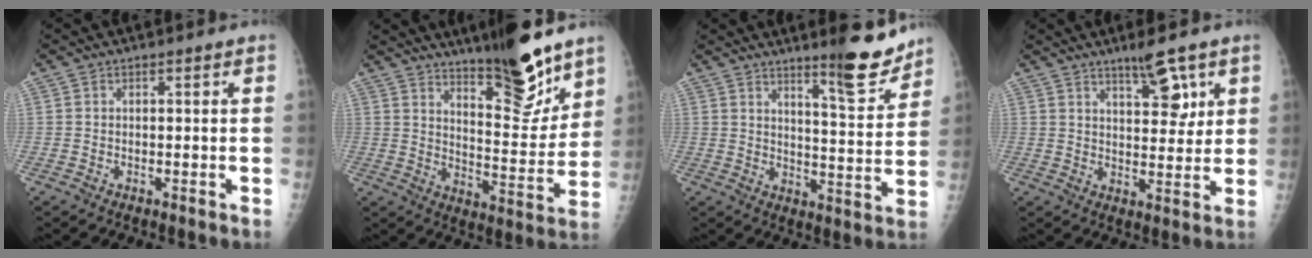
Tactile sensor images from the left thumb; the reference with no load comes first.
{"total": 16.1, "force": [12.0, 3.9, 9.9], "torque": [-0.108, -0.089, 0.191]}
{"total": 10.8, "force": [8.4, 1.5, 6.7], "torque": [-0.075, -0.067, 0.125]}
{"total": 8.0, "force": [4.8, 2.4, 5.9], "torque": [-0.071, -0.030, 0.073]}